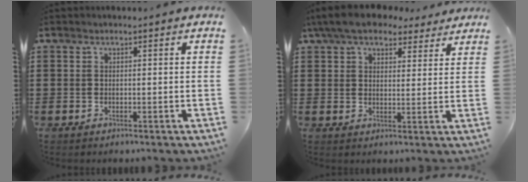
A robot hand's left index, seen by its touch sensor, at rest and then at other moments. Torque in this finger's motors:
{"motor_torque": [2.14, 0.00, 0.96, 0.21]}